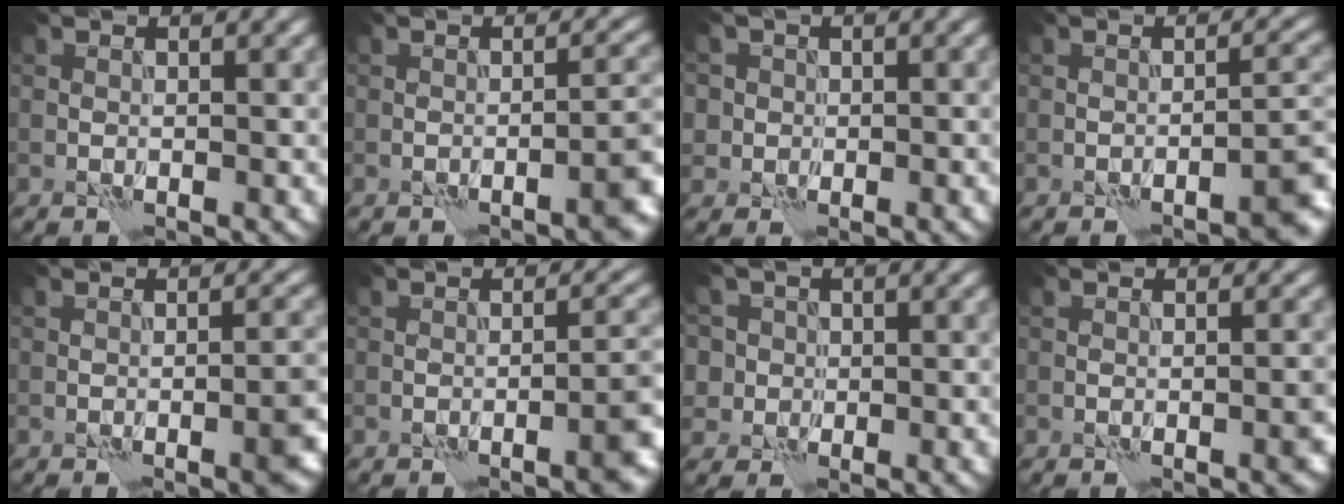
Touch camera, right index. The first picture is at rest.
{"total": 3.5, "force": [-1.7, 0.8, 2.9], "torque": [-0.034, 0.010, -0.029]}
{"total": 3.0, "force": [0.4, 2.9, 0.6], "torque": [0.006, 0.015, -0.005]}
{"total": 3.6, "force": [-2.4, 0.5, 2.7], "torque": [-0.031, 0.014, -0.036]}
{"total": 4.0, "force": [-1.5, 1.0, 3.5], "torque": [-0.044, 0.004, -0.020]}
{"total": 4.1, "force": [-1.9, 1.0, 3.5], "torque": [-0.038, 0.010, -0.030]}
{"total": 5.1, "force": [1.3, 4.7, 1.5], "torque": [-0.028, 0.030, 0.000]}
{"total": 1.6, "force": [-0.6, 0.2, 1.4], "torque": [-0.018, 0.002, -0.009]}